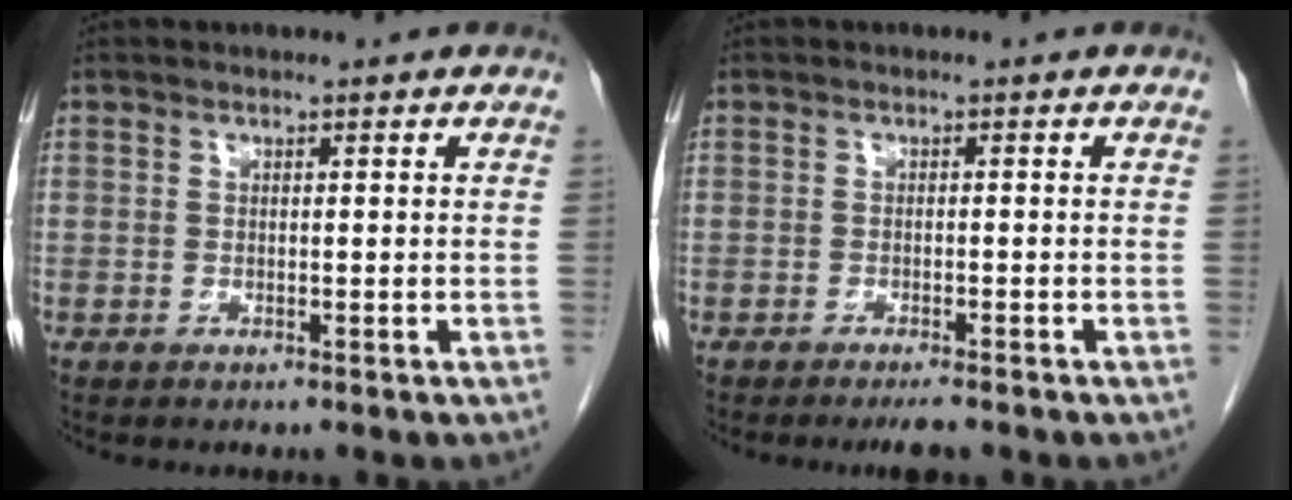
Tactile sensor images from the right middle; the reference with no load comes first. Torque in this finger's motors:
{"motor_torque": [0.38, -0.23, 0.00, 0.03]}